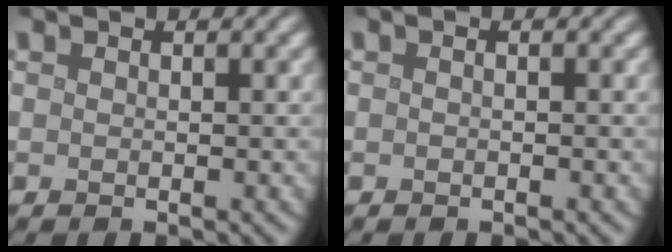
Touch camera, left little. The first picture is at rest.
{"total": 0.7, "force": [-0.1, 0.1, 0.7], "torque": [-0.015, -0.004, -0.008]}